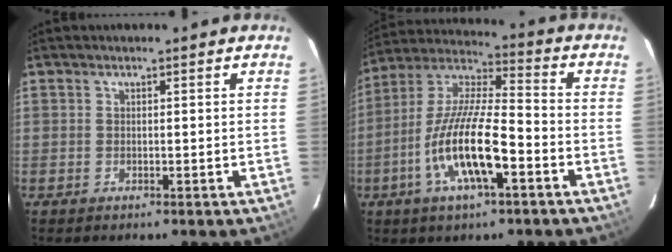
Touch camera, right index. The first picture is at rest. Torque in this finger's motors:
{"motor_torque": [0.85, -0.49, 1.06, 0.21]}